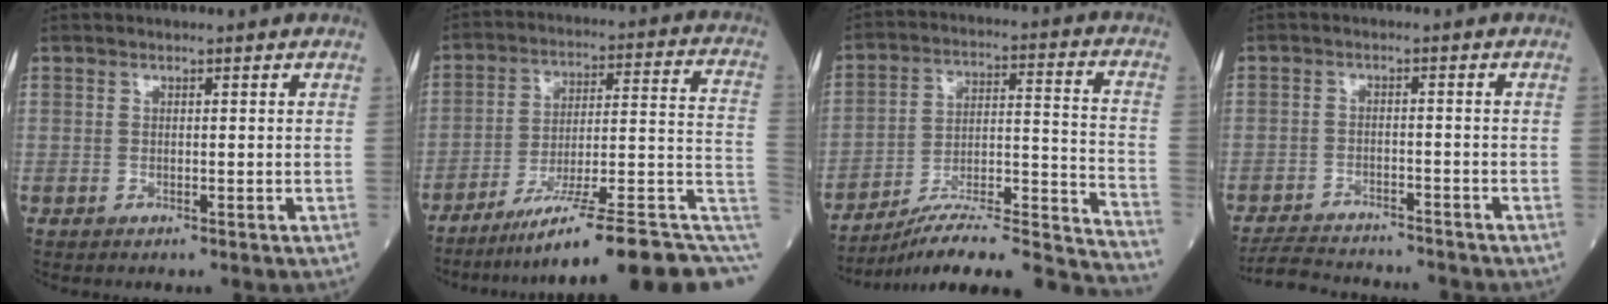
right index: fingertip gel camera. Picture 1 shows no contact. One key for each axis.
{"total": 20.5, "fx": -13.8, "fy": 1.2, "fz": 15.1, "tx": -0.146, "ty": 0.032, "tz": -0.213}
{"total": 22.9, "fx": -21.5, "fy": 0.1, "fz": 8.0, "tx": -0.077, "ty": 0.018, "tz": -0.318}
{"total": 9.6, "fx": -9.2, "fy": 1.5, "fz": 2.2, "tx": -0.038, "ty": -0.001, "tz": -0.141}